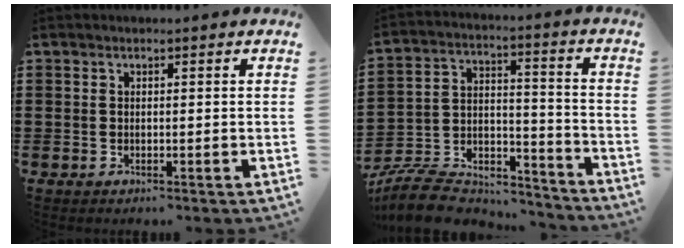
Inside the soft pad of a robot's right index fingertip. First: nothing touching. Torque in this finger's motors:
{"motor_torque": [-0.93, 0.93, -0.22, -0.21]}